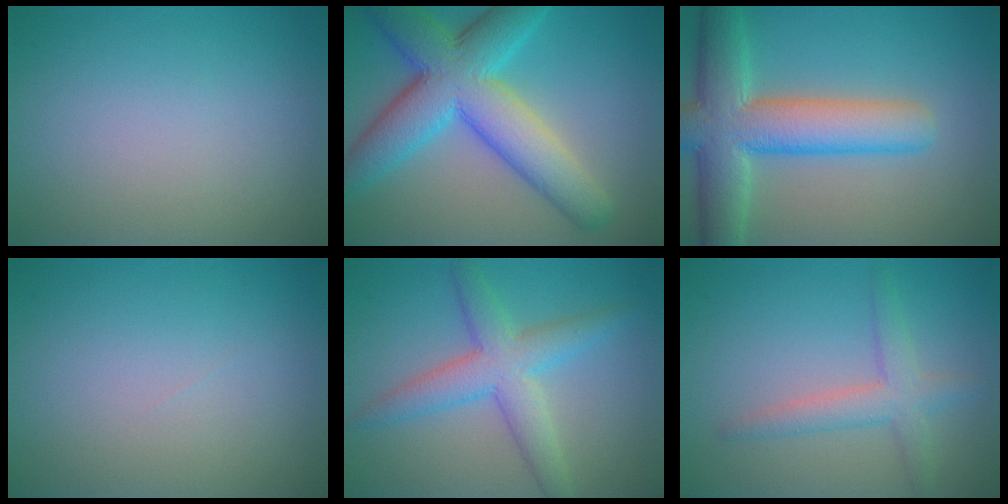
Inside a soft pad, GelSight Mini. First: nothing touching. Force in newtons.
{"total": 9.8, "press": 9.8, "slide": 0.4}
{"total": 8.7, "press": 8.7, "slide": 0.5}
{"total": 0.0}
{"total": 4.9, "press": 4.9, "slide": 0.1}
{"total": 3.0, "press": 3.0, "slide": 0.1}